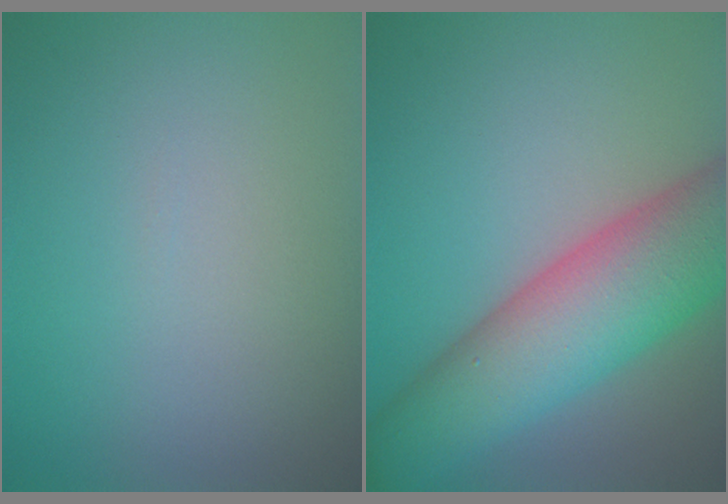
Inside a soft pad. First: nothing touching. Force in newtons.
{"total": 10.3, "press": 10.3, "slide": 0.6}